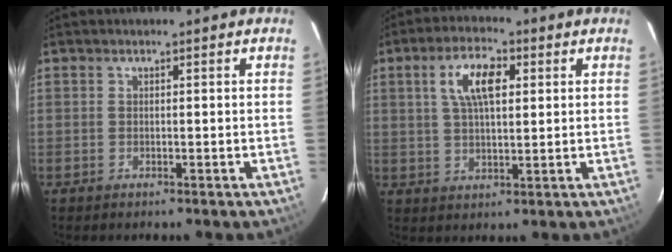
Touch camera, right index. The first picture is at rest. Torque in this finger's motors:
{"motor_torque": [0.93, 0.43, 0.44, 0.14]}